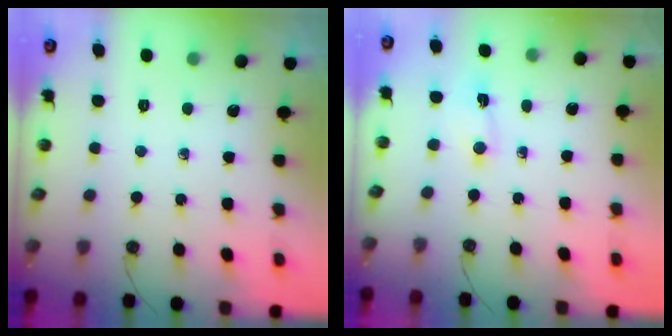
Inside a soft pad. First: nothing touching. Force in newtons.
{"total": 1.1, "press": 1.0, "slide": 0.6}